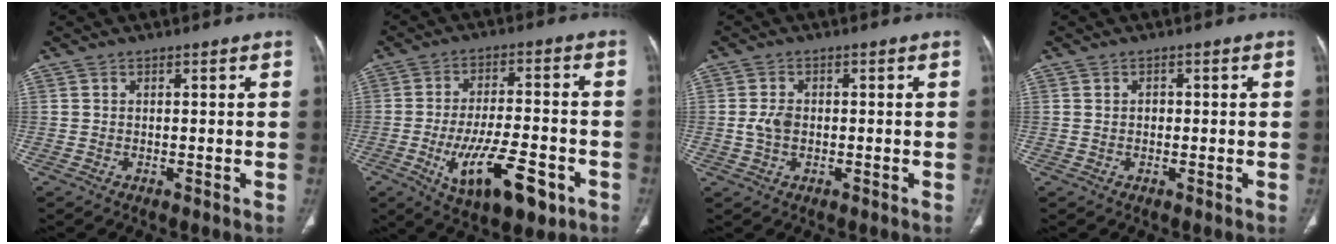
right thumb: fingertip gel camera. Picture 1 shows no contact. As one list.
[{"total": 15.8, "force": [-6.2, 6.4, 13.1], "torque": [-0.207, 0.019, -0.087]}, {"total": 3.3, "force": [-0.2, 2.2, 2.5], "torque": [-0.051, 0.007, -0.005]}, {"total": 1.1, "force": [0.0, 0.9, 0.6], "torque": [-0.007, 0.003, -0.001]}]